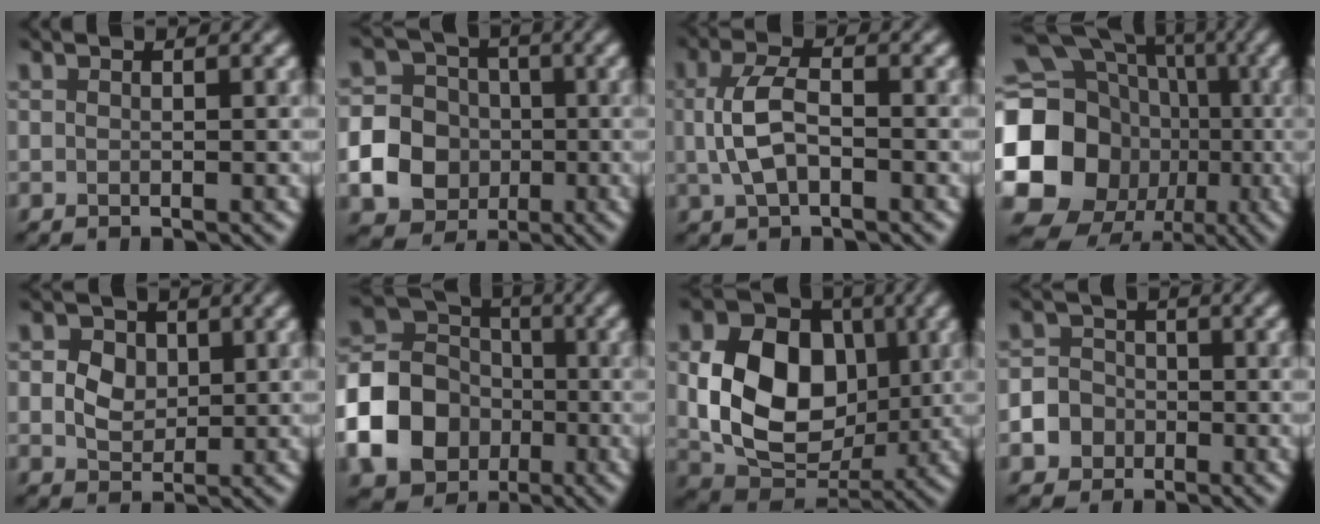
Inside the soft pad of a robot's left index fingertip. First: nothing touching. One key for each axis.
{"total": 10.3, "fx": -2.8, "fy": 9.5, "fz": 2.8, "tx": -0.066, "ty": -0.019, "tz": -0.063}
{"total": 3.6, "fx": -0.2, "fy": 2.0, "fz": 3.0, "tx": -0.070, "ty": 0.003, "tz": -0.004}
{"total": 22.5, "fx": -3.1, "fy": 20.5, "fz": 8.7, "tx": -0.196, "ty": -0.011, "tz": -0.101}
{"total": 2.5, "fx": 0.2, "fy": 2.2, "fz": 1.1, "tx": -0.022, "ty": -0.001, "tz": 0.004}
{"total": 9.3, "fx": -3.0, "fy": 7.9, "fz": 4.0, "tx": -0.081, "ty": 0.005, "tz": -0.069}
{"total": 9.8, "fx": 0.5, "fy": 7.5, "fz": 6.3, "tx": -0.122, "ty": -0.006, "tz": 0.015}
{"total": 4.5, "fx": -2.4, "fy": 3.8, "fz": 0.6, "tx": 0.009, "ty": -0.008, "tz": -0.052}